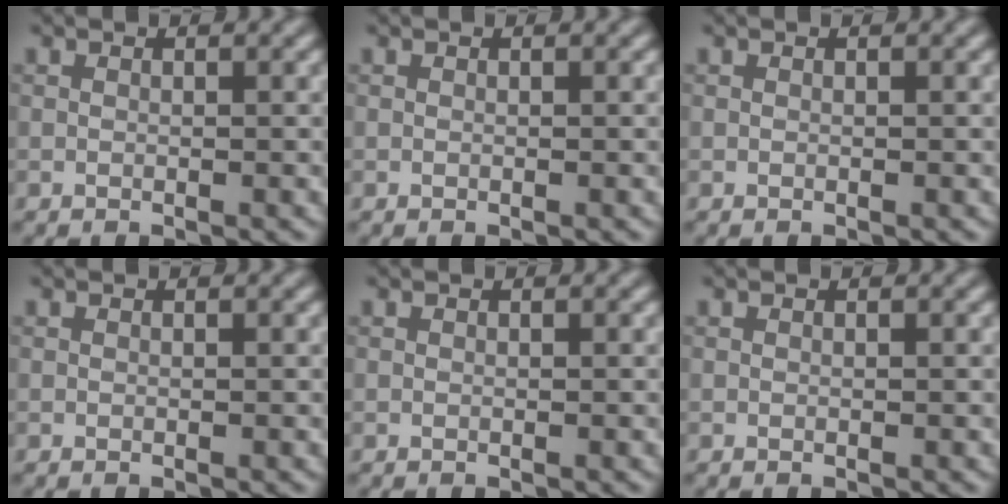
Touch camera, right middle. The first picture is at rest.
{"total": 0.0}
{"total": 0.0}
{"total": 0.0}
{"total": 0.0}
{"total": 0.0}